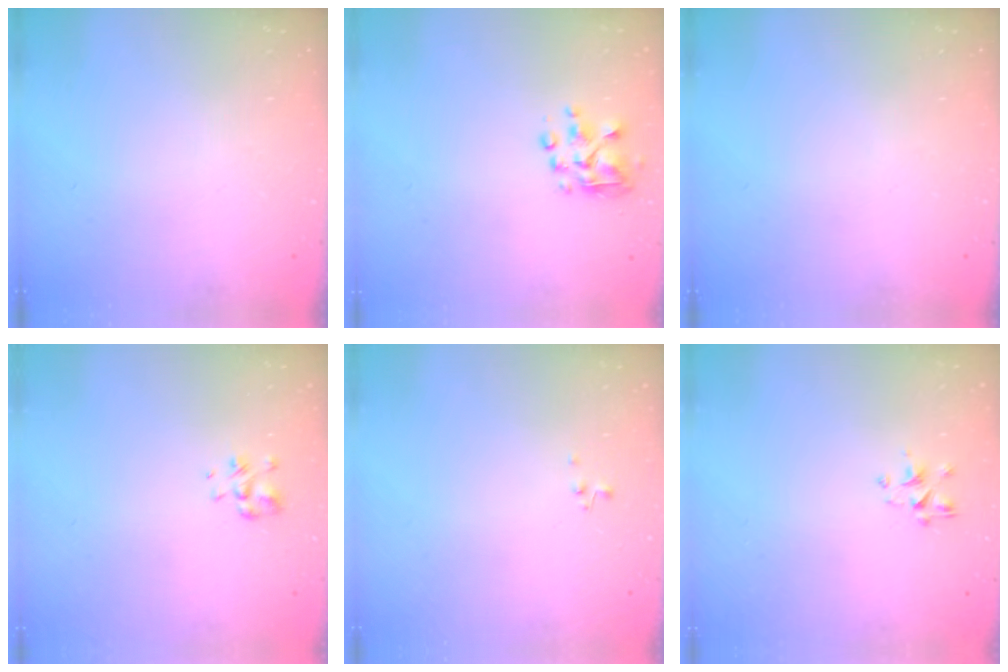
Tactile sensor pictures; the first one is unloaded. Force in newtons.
{"total": 4.5, "press": 4.4, "slide": 0.6}
{"total": 0.0}
{"total": 2.2, "press": 2.1, "slide": 0.8}
{"total": 1.0, "press": 0.9, "slide": 0.4}
{"total": 1.5, "press": 1.4, "slide": 0.7}